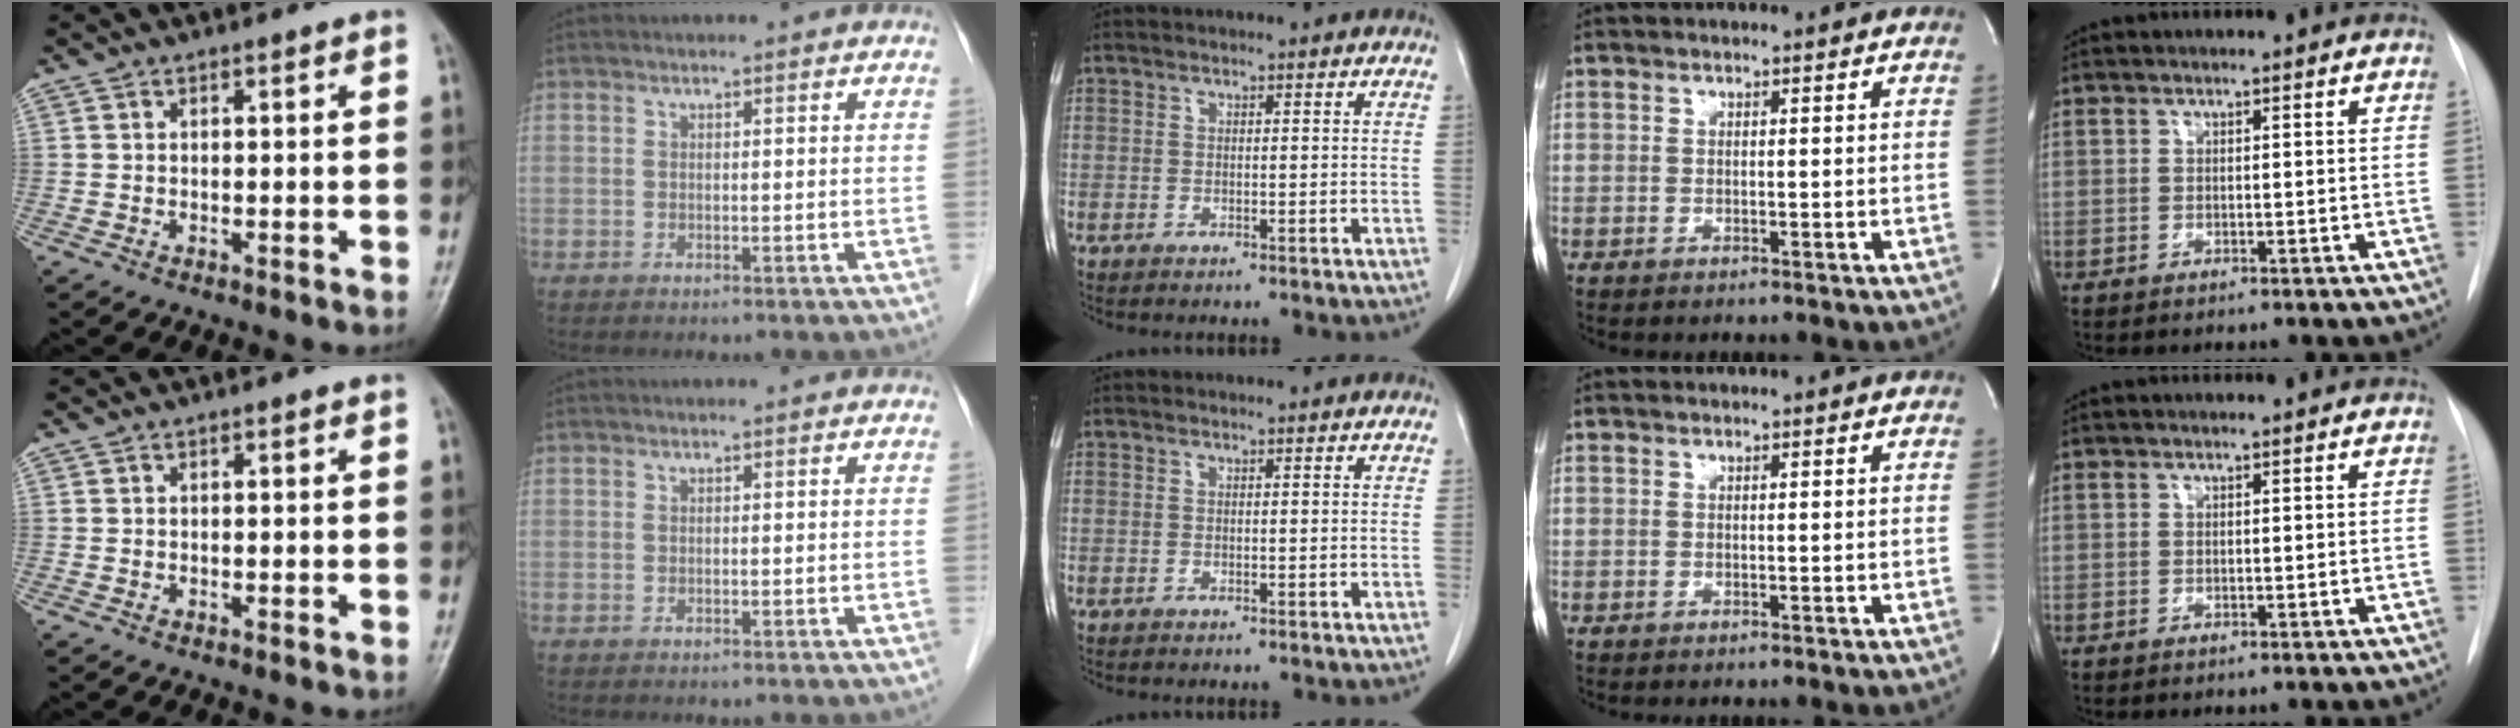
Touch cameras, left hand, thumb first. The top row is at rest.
{}